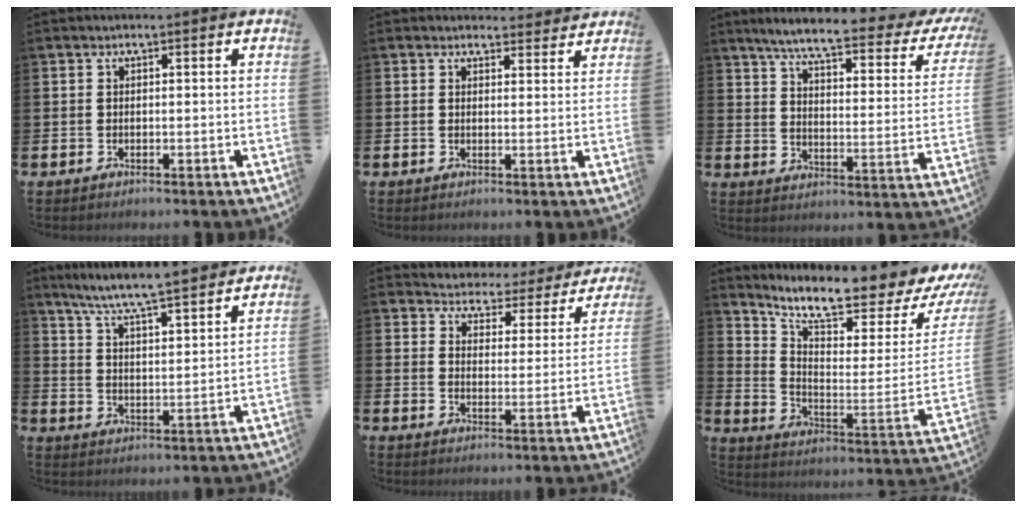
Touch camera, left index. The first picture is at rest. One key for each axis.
{"total": 2.5, "fx": 2.4, "fy": 0.7, "fz": -0.1, "tx": 0.009, "ty": -0.014, "tz": 0.041}
{"total": 6.3, "fx": 5.2, "fy": 0.6, "fz": 3.5, "tx": -0.084, "ty": -0.043, "tz": 0.077}
{"total": 7.6, "fx": 7.2, "fy": -0.1, "fz": 2.4, "tx": -0.074, "ty": -0.055, "tz": 0.122}
{"total": 3.9, "fx": 3.7, "fy": 1.2, "fz": -0.2, "tx": -0.022, "ty": -0.041, "tz": 0.058}
{"total": 8.1, "fx": 7.3, "fy": 1.1, "fz": 3.3, "tx": -0.069, "ty": -0.087, "tz": 0.117}